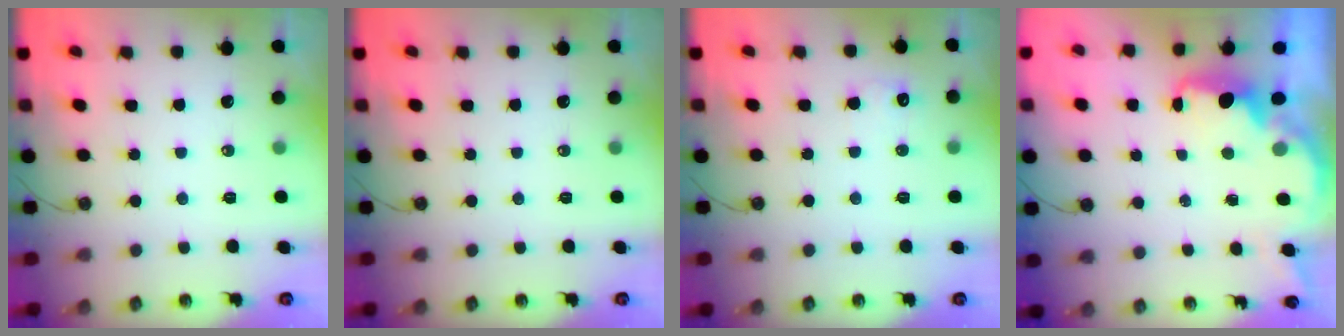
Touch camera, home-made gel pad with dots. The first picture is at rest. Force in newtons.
{"total": 0.0}
{"total": 4.9, "press": 4.8, "slide": 1.2}
{"total": 2.5, "press": 2.4, "slide": 0.8}